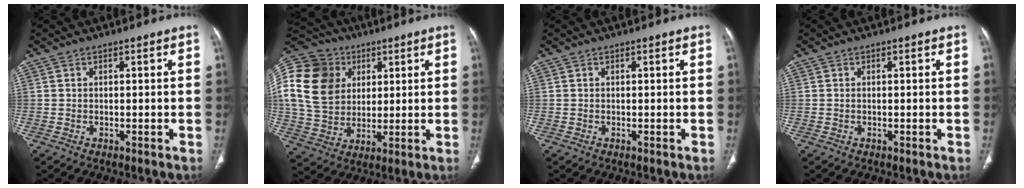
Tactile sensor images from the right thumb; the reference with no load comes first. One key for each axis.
{"total": 23.2, "fx": 6.2, "fy": 18.3, "fz": 12.7, "tx": -0.272, "ty": 0.029, "tz": 0.123}
{"total": 0.0}
{"total": 0.0}